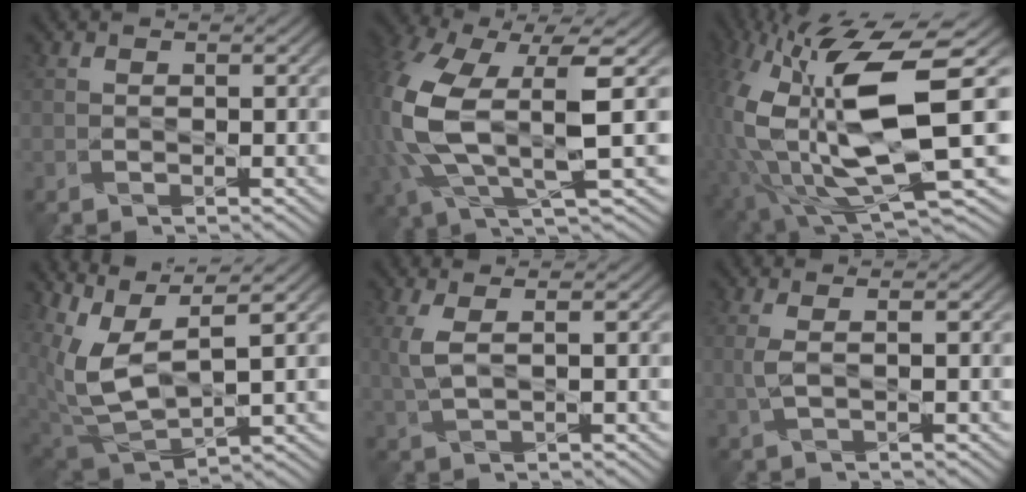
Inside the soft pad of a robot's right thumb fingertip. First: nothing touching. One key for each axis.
{"total": 13.7, "fx": 0.1, "fy": 5.9, "fz": 12.4, "tx": -0.316, "ty": -0.020, "tz": 0.008}
{"total": 14.8, "fx": 2.1, "fy": 5.0, "fz": 13.8, "tx": -0.304, "ty": -0.015, "tz": 0.054}
{"total": 9.8, "fx": 4.1, "fy": 3.7, "fz": 8.1, "tx": -0.213, "ty": 0.000, "tz": 0.089}
{"total": 3.0, "fx": 1.1, "fy": 0.7, "fz": 2.7, "tx": -0.078, "ty": 0.007, "tz": 0.023}
{"total": 1.7, "fx": 0.5, "fy": 0.1, "fz": 1.7, "tx": -0.041, "ty": 0.011, "tz": 0.008}